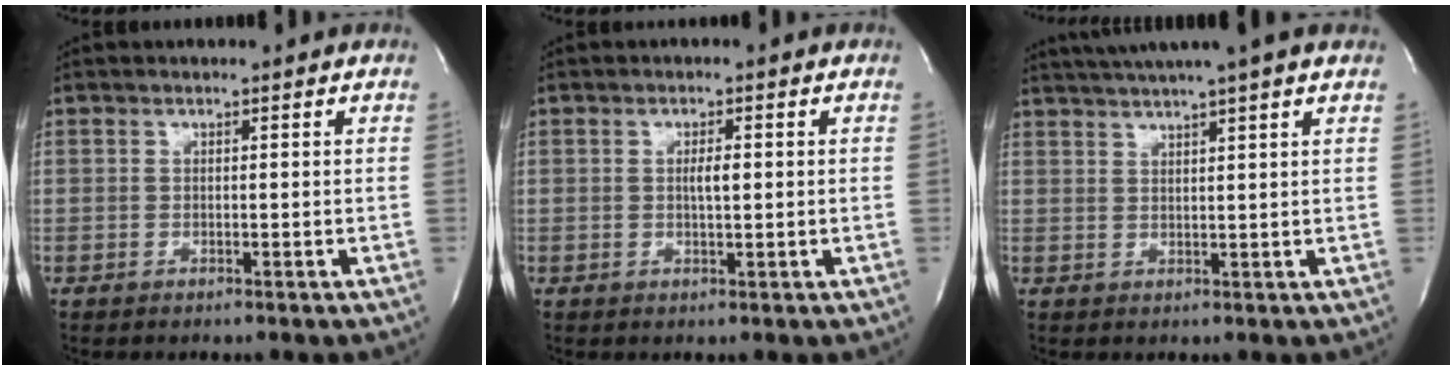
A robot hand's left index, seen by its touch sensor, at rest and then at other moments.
{"total": 1.9, "force": [0.2, 0.4, 1.9], "torque": [-0.034, 0.001, 0.002]}
{"total": 9.4, "force": [7.5, -0.9, 5.5], "torque": [-0.098, 0.026, 0.098]}